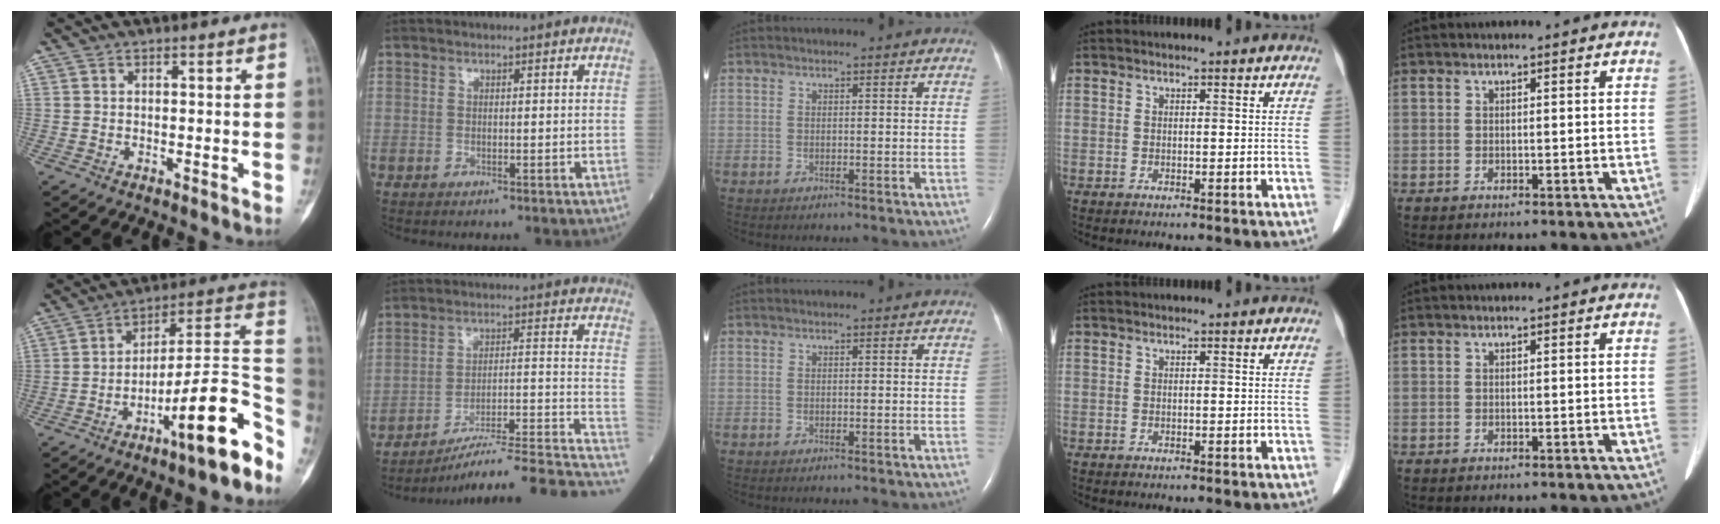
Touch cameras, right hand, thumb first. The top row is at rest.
{"thumb": {"total": 18.8, "force": [-10.0, 3.5, 15.5], "torque": [-0.205, 0.077, -0.153]}, "index": {"total": 18.3, "force": [-14.6, 1.1, 11.0], "torque": [-0.100, 0.043, -0.207]}}